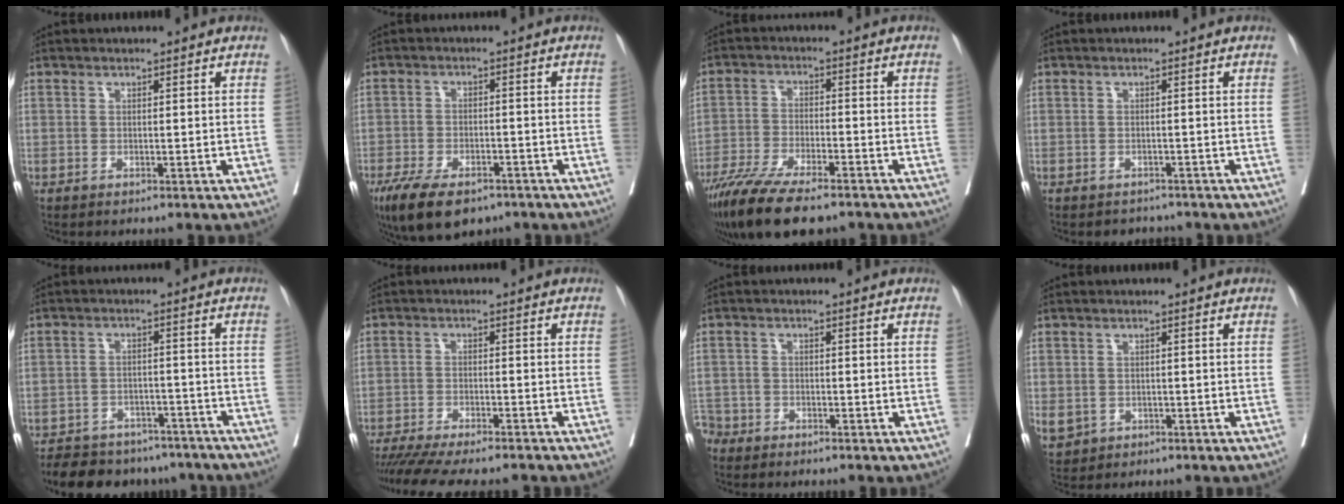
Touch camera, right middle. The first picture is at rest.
{"total": 11.0, "force": [-7.7, 4.2, 6.6], "torque": [-0.117, -0.014, -0.124]}
{"total": 14.5, "force": [-11.3, 2.7, 8.7], "torque": [-0.162, -0.037, -0.194]}
{"total": 1.9, "force": [-1.7, 0.7, -0.6], "torque": [0.008, 0.000, -0.029]}
{"total": 17.1, "force": [-14.7, 6.6, 5.6], "torque": [-0.130, 0.001, -0.193]}
{"total": 16.6, "force": [-14.7, 1.7, 7.7], "torque": [-0.138, -0.035, -0.211]}
{"total": 3.3, "force": [-3.0, 1.4, -0.2], "torque": [0.006, -0.001, -0.066]}
{"total": 6.3, "force": [-2.3, 5.4, 2.4], "torque": [-0.078, -0.003, -0.030]}